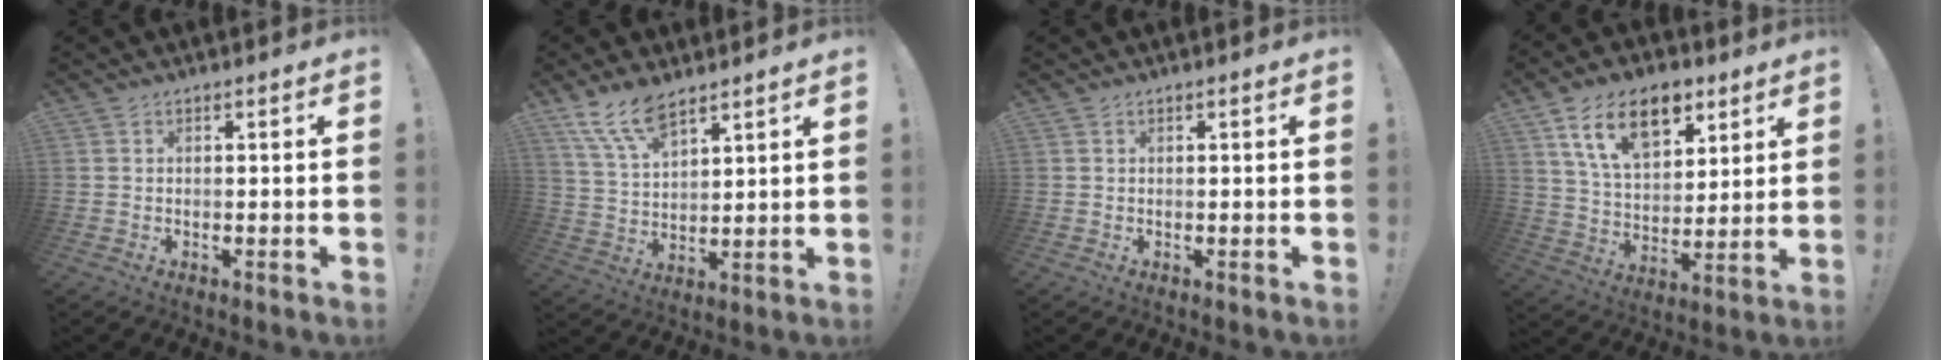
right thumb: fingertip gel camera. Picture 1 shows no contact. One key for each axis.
{"total": 10.2, "fx": 7.9, "fy": 3.7, "fz": 5.3, "tx": -0.114, "ty": -0.037, "tz": 0.152}
{"total": 0.0}
{"total": 17.2, "fx": 9.1, "fy": 10.2, "fz": 10.3, "tx": -0.171, "ty": -0.029, "tz": 0.167}